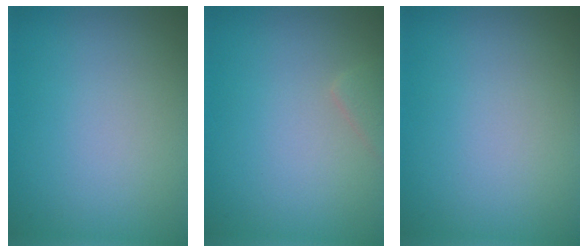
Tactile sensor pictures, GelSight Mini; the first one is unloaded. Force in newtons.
{"total": 1.1, "press": 1.1, "slide": 0.1}
{"total": 0.0}